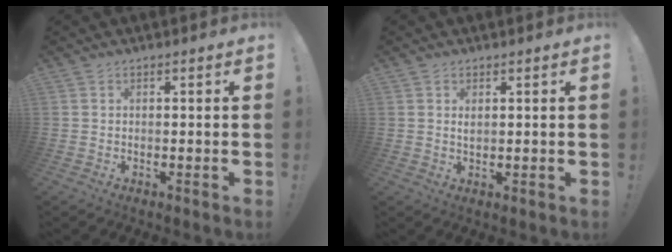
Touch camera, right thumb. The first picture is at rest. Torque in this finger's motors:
{"motor_torque": [0.09, 0.53, 0.25, 0.16, -0.07]}